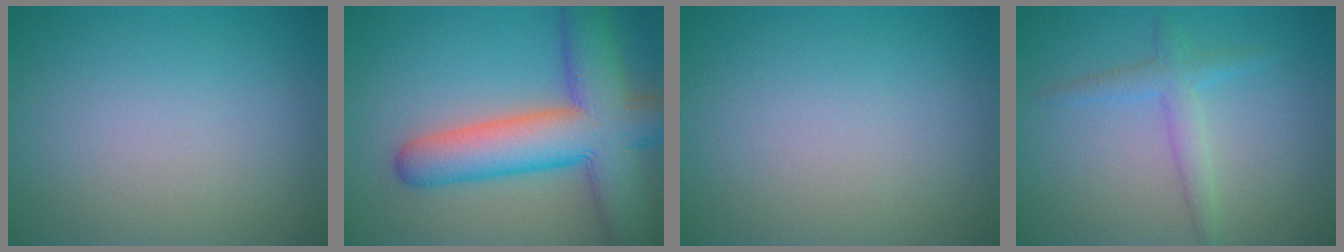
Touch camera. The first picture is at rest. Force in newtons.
{"total": 10.7, "press": 10.7, "slide": 0.6}
{"total": 0.0}
{"total": 2.2, "press": 2.2, "slide": 0.1}